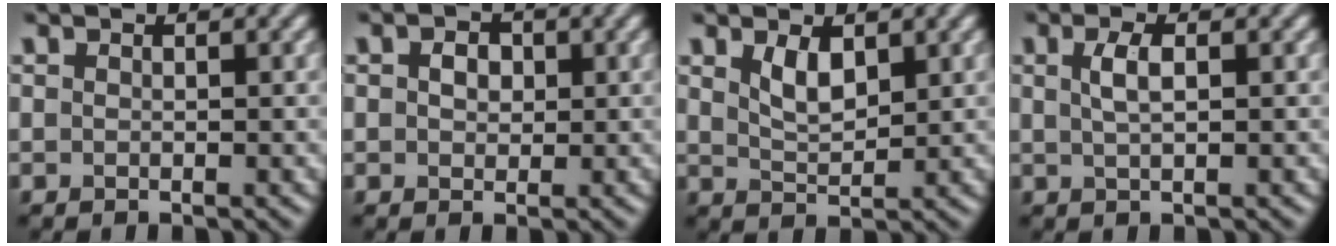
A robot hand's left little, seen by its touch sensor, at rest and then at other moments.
{"total": 1.9, "force": [0.4, 1.4, 1.1], "torque": [-0.020, 0.003, 0.003]}
{"total": 2.5, "force": [1.4, 1.1, 1.8], "torque": [-0.039, -0.004, 0.030]}
{"total": 2.1, "force": [0.6, 0.7, 1.9], "torque": [-0.039, 0.005, 0.011]}